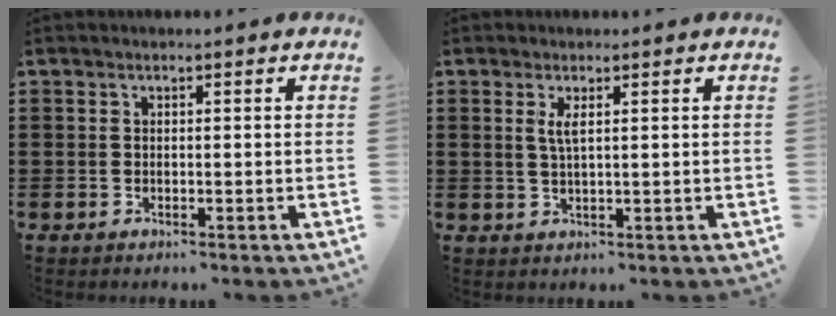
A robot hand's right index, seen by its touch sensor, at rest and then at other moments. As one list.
[{"total": 2.3, "force": [0.8, 0.4, 2.1], "torque": [-0.045, 0.001, 0.013]}]